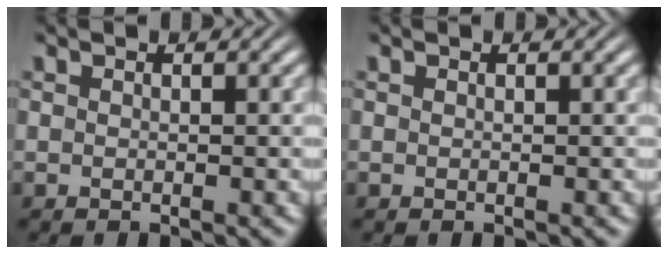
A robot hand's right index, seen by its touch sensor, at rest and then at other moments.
{"total": 0.0}